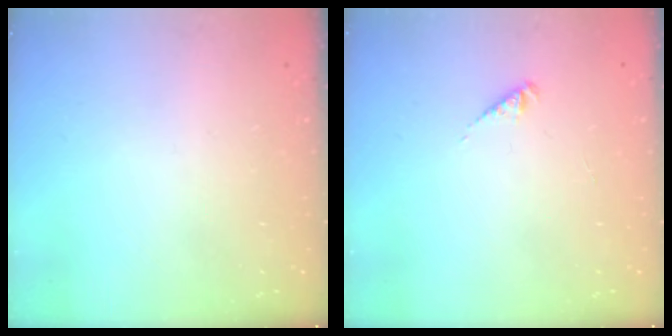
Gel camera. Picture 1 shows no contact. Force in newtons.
{"total": 2.5, "press": 2.5, "slide": 0.5}